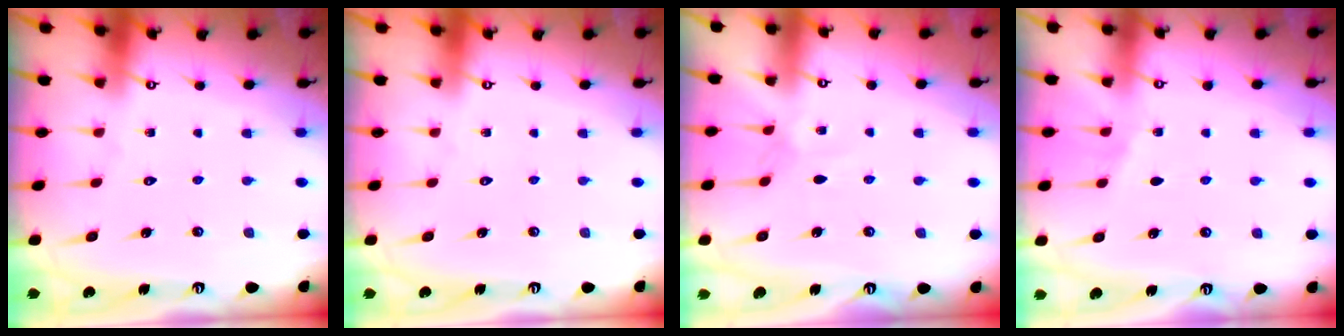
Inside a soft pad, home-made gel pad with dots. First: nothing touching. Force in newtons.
{"total": 0.0}
{"total": 2.3, "press": 2.3, "slide": 0.4}
{"total": 0.7, "press": 0.7, "slide": 0.1}